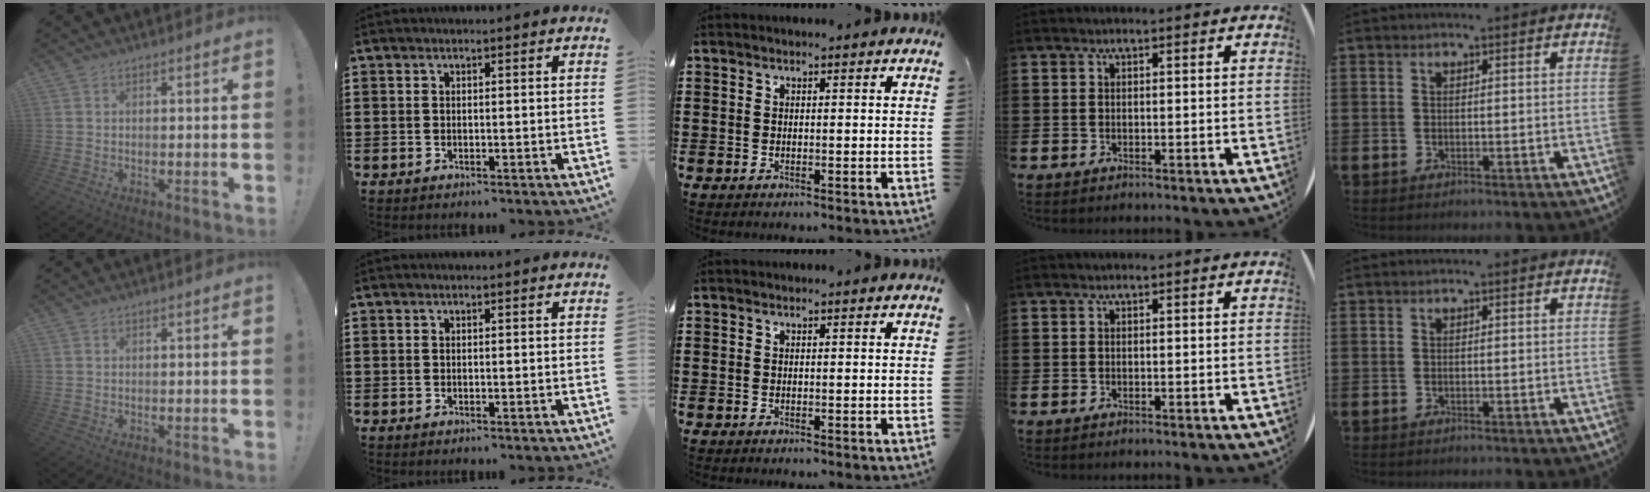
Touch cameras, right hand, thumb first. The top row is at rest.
{}